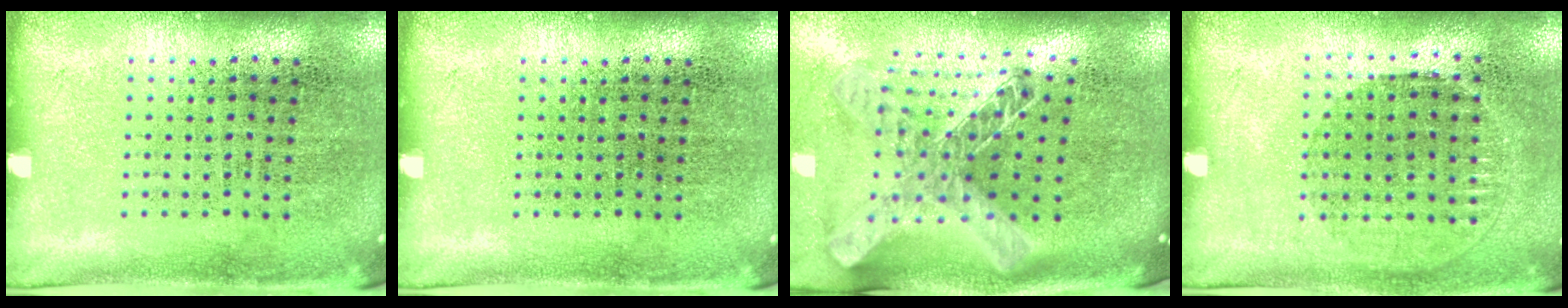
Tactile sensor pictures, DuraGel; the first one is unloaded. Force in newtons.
{"total": 0.0}
{"total": 2.1, "press": 1.6, "slide": 1.3}
{"total": 0.9, "press": 0.8, "slide": 0.3}